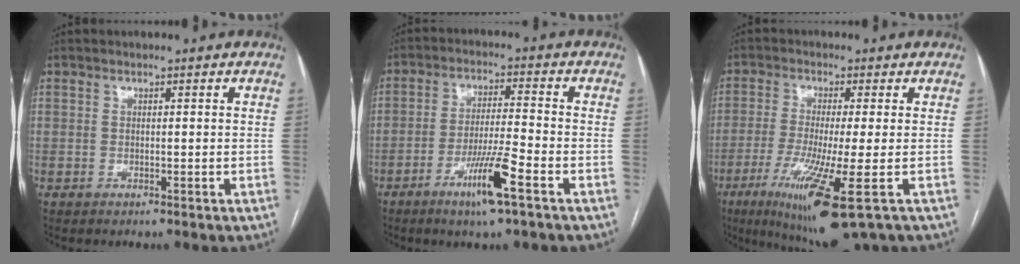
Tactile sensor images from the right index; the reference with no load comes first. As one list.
[{"total": 8.5, "force": [-4.6, -0.2, 7.2], "torque": [-0.135, -0.011, -0.082]}, {"total": 13.1, "force": [-5.8, 0.3, 11.8], "torque": [-0.226, -0.050, -0.098]}]